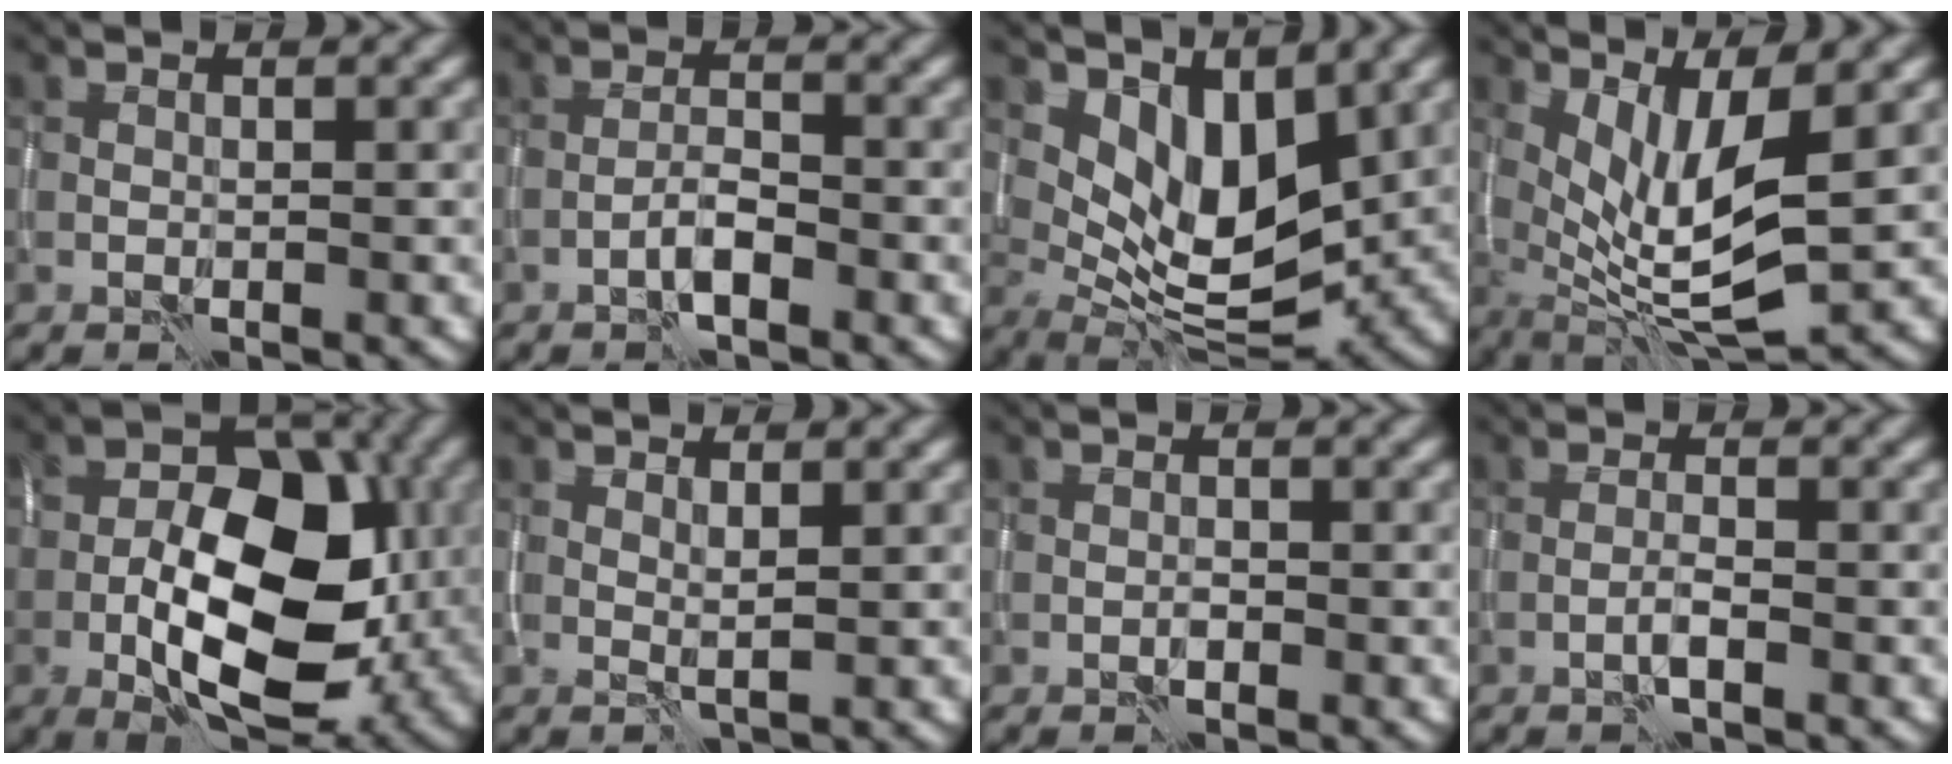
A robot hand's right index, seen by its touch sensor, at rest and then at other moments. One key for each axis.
{"total": 1.9, "fx": -1.2, "fy": 0.3, "fz": 1.4, "tx": -0.028, "ty": 0.009, "tz": -0.025}
{"total": 6.3, "fx": 2.8, "fy": 3.0, "fz": 4.8, "tx": -0.086, "ty": -0.019, "tz": 0.052}
{"total": 6.8, "fx": 1.4, "fy": 1.9, "fz": 6.4, "tx": -0.120, "ty": -0.011, "tz": 0.027}
{"total": 12.1, "fx": -2.2, "fy": 6.7, "fz": 9.9, "tx": -0.162, "ty": 0.000, "tz": -0.048}
{"total": 1.1, "fx": 0.9, "fy": -0.1, "fz": 0.6, "tx": -0.015, "ty": -0.002, "tz": 0.015}
{"total": 0.6, "fx": -0.3, "fy": 0.2, "fz": 0.4, "tx": -0.007, "ty": 0.003, "tz": -0.008}
{"total": 1.2, "fx": -0.7, "fy": -0.1, "fz": 1.0, "tx": -0.021, "ty": 0.007, "tz": -0.016}